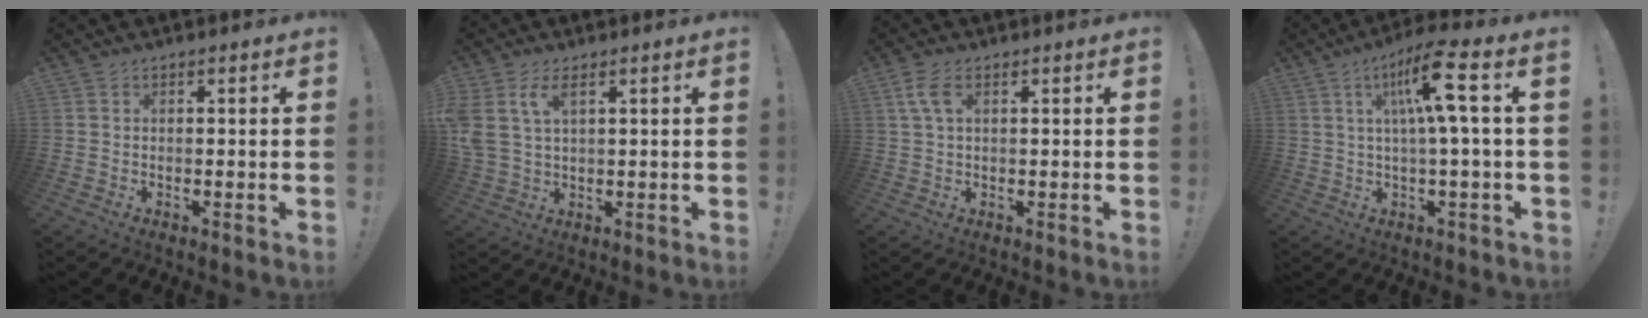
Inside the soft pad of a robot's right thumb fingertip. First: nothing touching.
{"total": 7.4, "force": [3.5, 3.9, 5.2], "torque": [-0.113, -0.008, 0.067]}
{"total": 5.2, "force": [1.7, 2.8, 4.1], "torque": [-0.081, 0.000, 0.030]}
{"total": 12.6, "force": [3.6, 1.1, 12.0], "torque": [-0.207, -0.008, 0.044]}